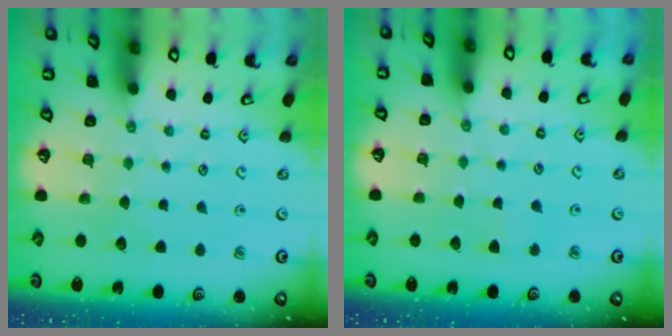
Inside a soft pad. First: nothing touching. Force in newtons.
{"total": 2.4, "press": 2.4, "slide": 0.3}